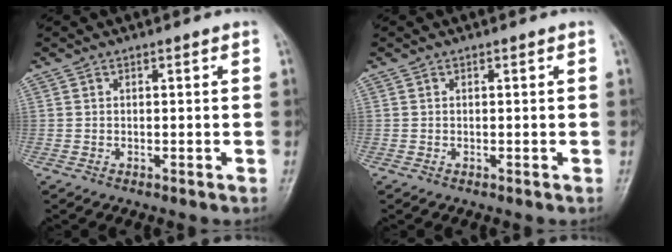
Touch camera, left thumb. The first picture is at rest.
{"total": 0.0}